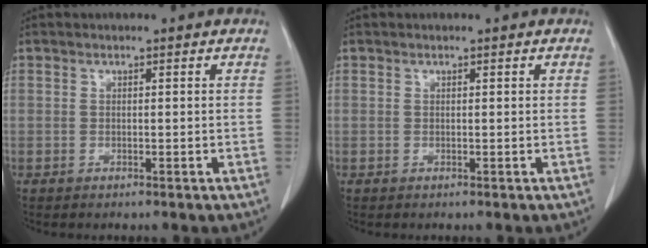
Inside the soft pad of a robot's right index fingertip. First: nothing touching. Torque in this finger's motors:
{"motor_torque": [-0.04, -0.02, 0.03, 0.01]}